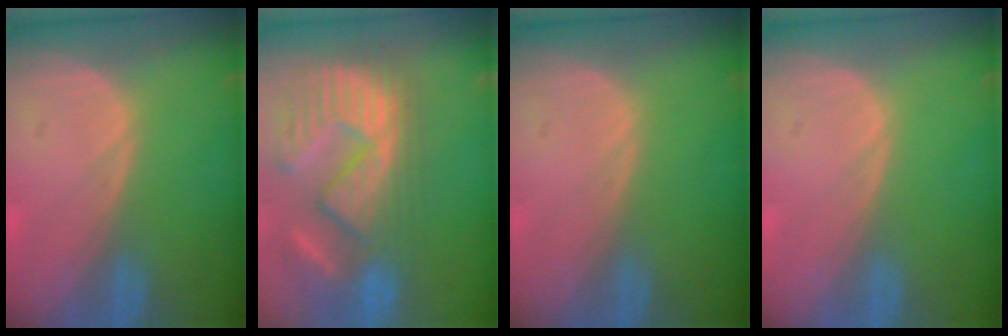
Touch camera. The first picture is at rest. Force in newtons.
{"total": 13.4, "press": 12.2, "slide": 5.7}
{"total": 0.0}
{"total": 0.0}